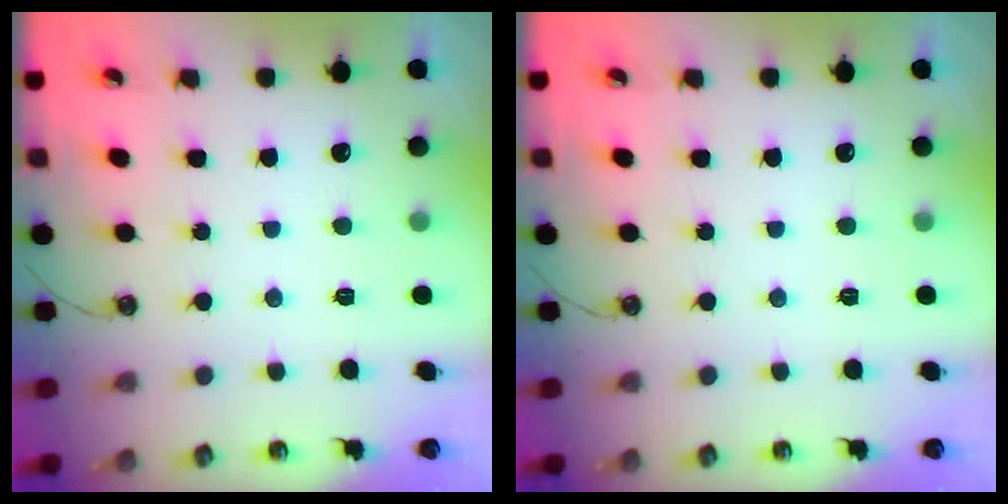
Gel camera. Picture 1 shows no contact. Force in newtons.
{"total": 0.0}